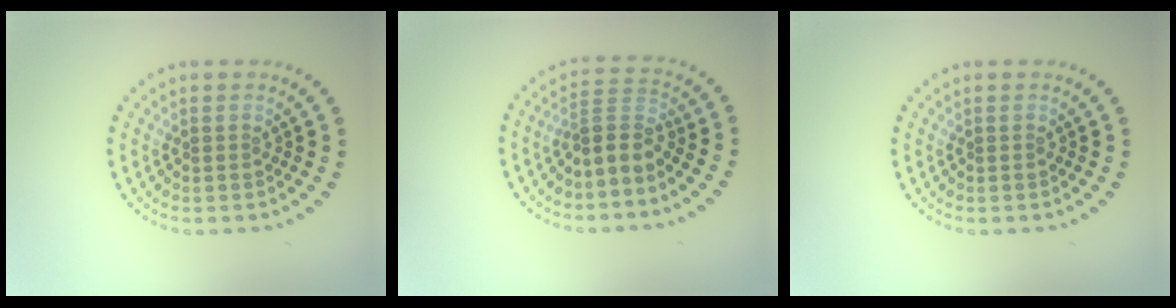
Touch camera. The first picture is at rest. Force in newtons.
{"total": 2.9, "press": 2.0, "slide": 2.0}
{"total": 0.0}